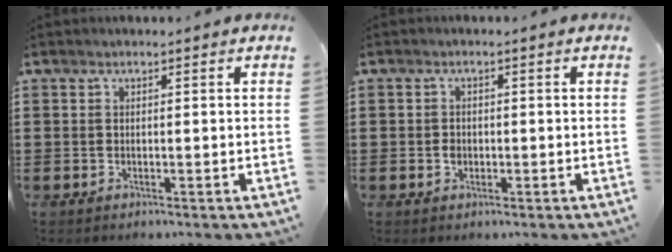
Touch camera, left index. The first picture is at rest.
{"total": 1.5, "force": [-0.3, 1.2, 0.7], "torque": [-0.017, 0.005, -0.009]}